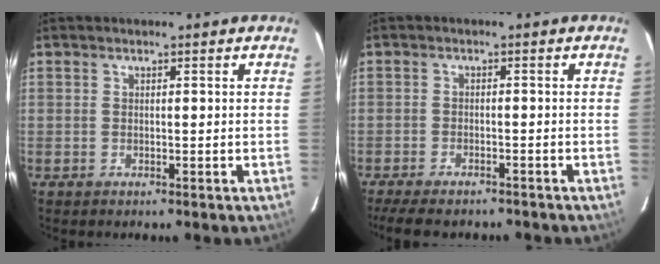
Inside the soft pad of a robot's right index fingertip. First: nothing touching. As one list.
[{"total": 10.0, "force": [-8.4, 3.1, 4.6], "torque": [-0.111, -0.023, -0.132]}]